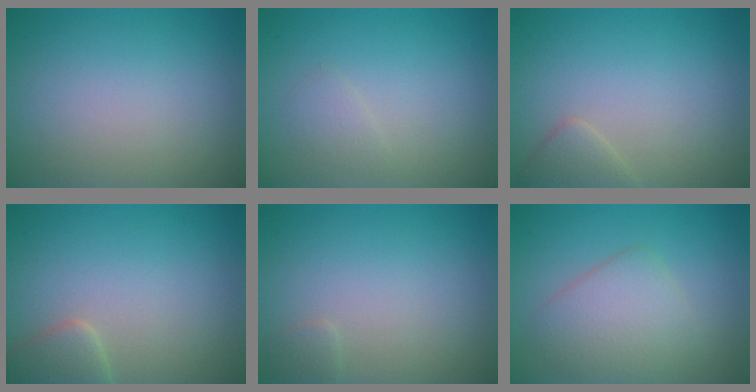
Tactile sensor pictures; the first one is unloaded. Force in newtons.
{"total": 1.0, "press": 1.0, "slide": 0.0}
{"total": 1.7, "press": 1.7, "slide": 0.1}
{"total": 2.5, "press": 2.5, "slide": 0.2}
{"total": 0.8, "press": 0.8, "slide": 0.0}
{"total": 3.8, "press": 3.8, "slide": 0.2}